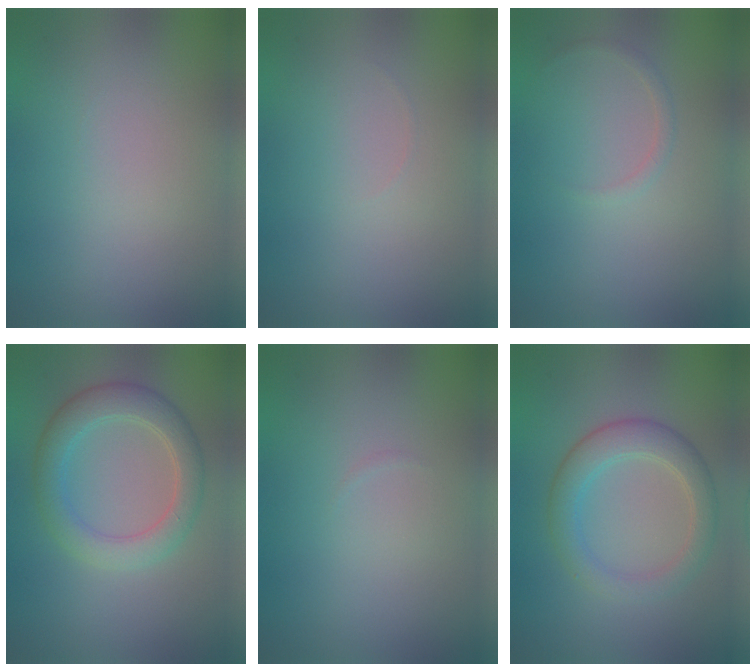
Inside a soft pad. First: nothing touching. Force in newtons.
{"total": 0.0}
{"total": 0.7, "press": 0.7, "slide": 0.1}
{"total": 4.0, "press": 4.0, "slide": 0.1}
{"total": 0.0}
{"total": 3.6, "press": 3.6, "slide": 0.1}